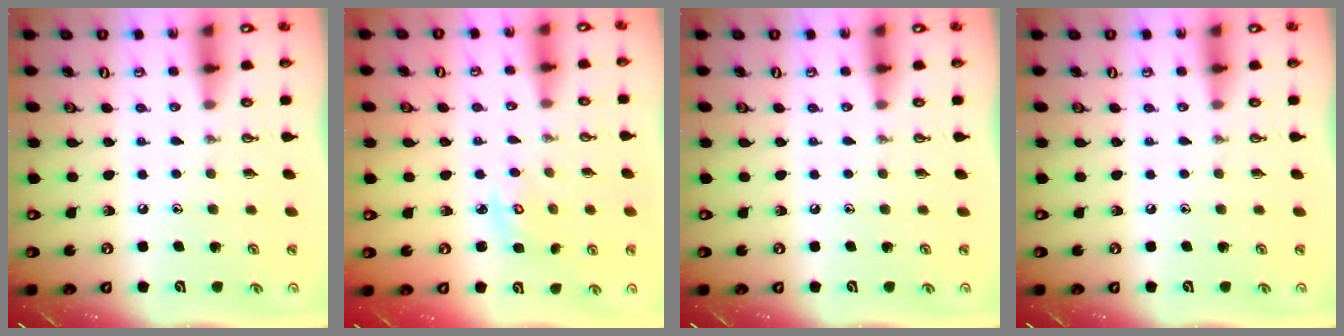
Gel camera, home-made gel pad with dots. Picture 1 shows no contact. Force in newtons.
{"total": 2.7, "press": 2.7, "slide": 0.0}
{"total": 0.0}
{"total": 0.0}